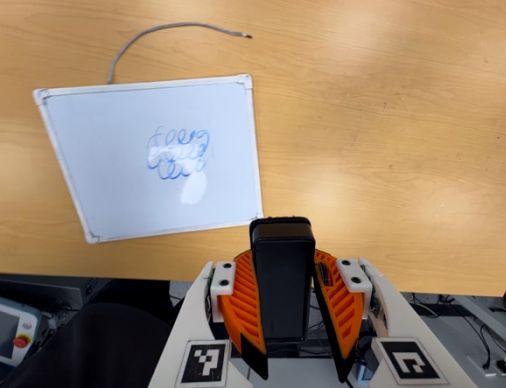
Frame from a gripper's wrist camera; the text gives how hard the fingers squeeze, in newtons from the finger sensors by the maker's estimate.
{"total": 10.5, "left": 9.0, "right": 12.1}